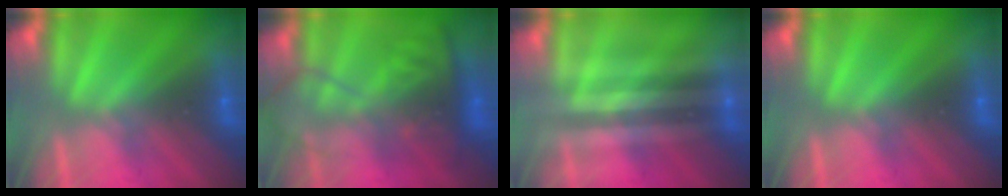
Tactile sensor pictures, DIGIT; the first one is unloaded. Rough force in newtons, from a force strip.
{"total": 7.4}
{"total": 1.9}
{"total": 0.0}